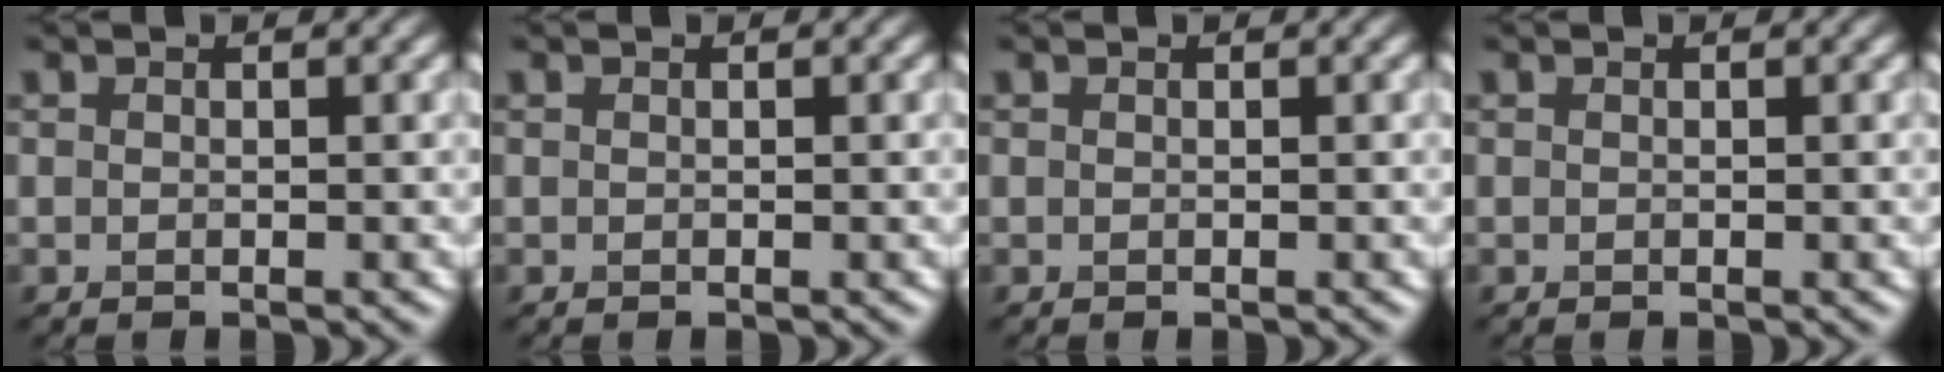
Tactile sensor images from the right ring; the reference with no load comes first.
{"total": 0.0}
{"total": 0.0}
{"total": 0.0}